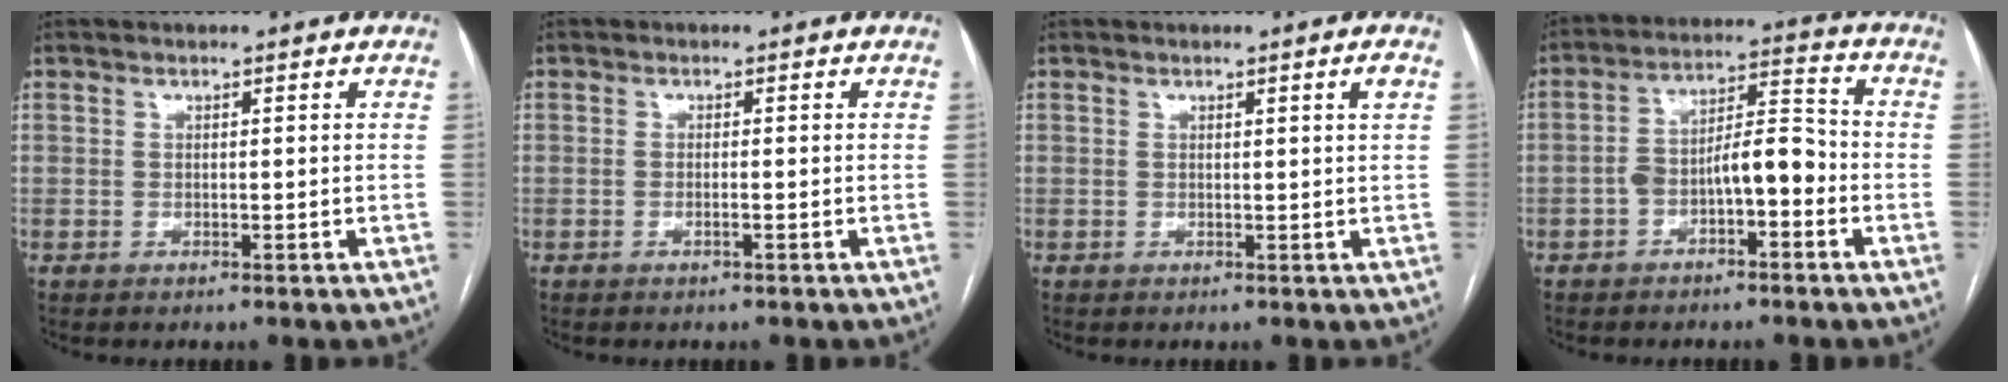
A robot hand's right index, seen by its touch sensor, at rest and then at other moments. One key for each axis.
{"total": 0.8, "fx": -0.3, "fy": -0.1, "fz": 0.7, "tx": -0.015, "ty": 0.000, "tz": -0.005}
{"total": 1.4, "fx": 0.5, "fy": -0.4, "fz": 1.2, "tx": -0.018, "ty": -0.003, "tz": 0.009}
{"total": 8.0, "fx": -2.8, "fy": 2.8, "fz": 6.9, "tx": -0.122, "ty": 0.035, "tz": -0.045}